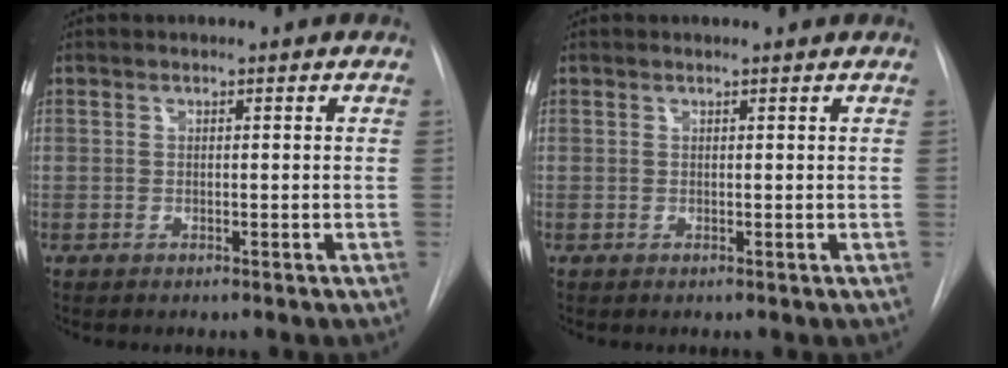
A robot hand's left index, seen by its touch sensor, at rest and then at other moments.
{"total": 0.8, "force": [0.8, -0.1, 0.1], "torque": [-0.008, 0.003, 0.011]}